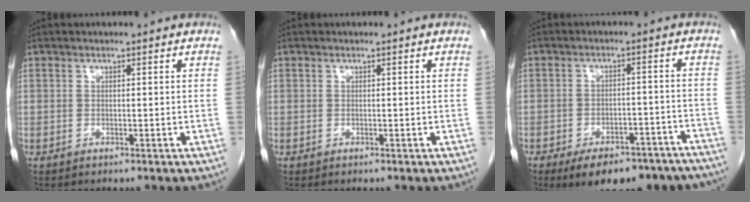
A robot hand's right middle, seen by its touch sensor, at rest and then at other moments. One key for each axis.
{"total": 0.0}
{"total": 16.1, "fx": -12.9, "fy": 6.2, "fz": 7.4, "tx": -0.081, "ty": 0.013, "tz": -0.164}